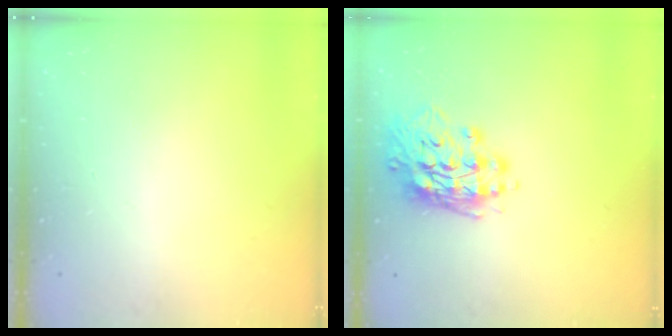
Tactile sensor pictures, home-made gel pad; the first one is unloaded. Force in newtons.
{"total": 15.7, "press": 15.5, "slide": 2.5}